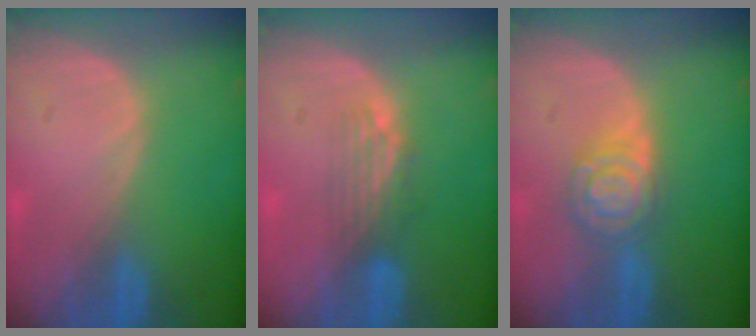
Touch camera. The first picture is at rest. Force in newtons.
{"total": 3.3, "press": 2.8, "slide": 1.6}
{"total": 5.8, "press": 5.8, "slide": 0.3}